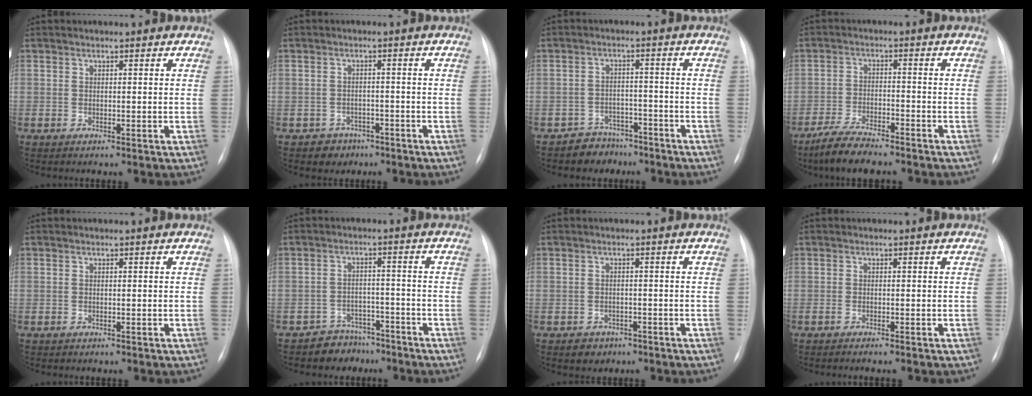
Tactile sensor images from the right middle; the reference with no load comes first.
{"total": 3.3, "force": [-2.1, 2.5, 0.0], "torque": [0.000, 0.012, -0.029]}
{"total": 5.0, "force": [-3.9, 3.1, -0.2], "torque": [0.008, 0.012, -0.059]}
{"total": 7.9, "force": [-6.5, 1.4, 4.2], "torque": [-0.085, -0.021, -0.117]}
{"total": 0.0}
{"total": 5.2, "force": [-4.2, 3.1, -0.3], "torque": [0.011, 0.015, -0.064]}
{"total": 2.6, "force": [-1.6, 2.0, 0.3], "torque": [-0.007, 0.007, -0.019]}
{"total": 2.0, "force": [-1.6, 0.3, 1.1], "torque": [-0.018, -0.004, -0.018]}